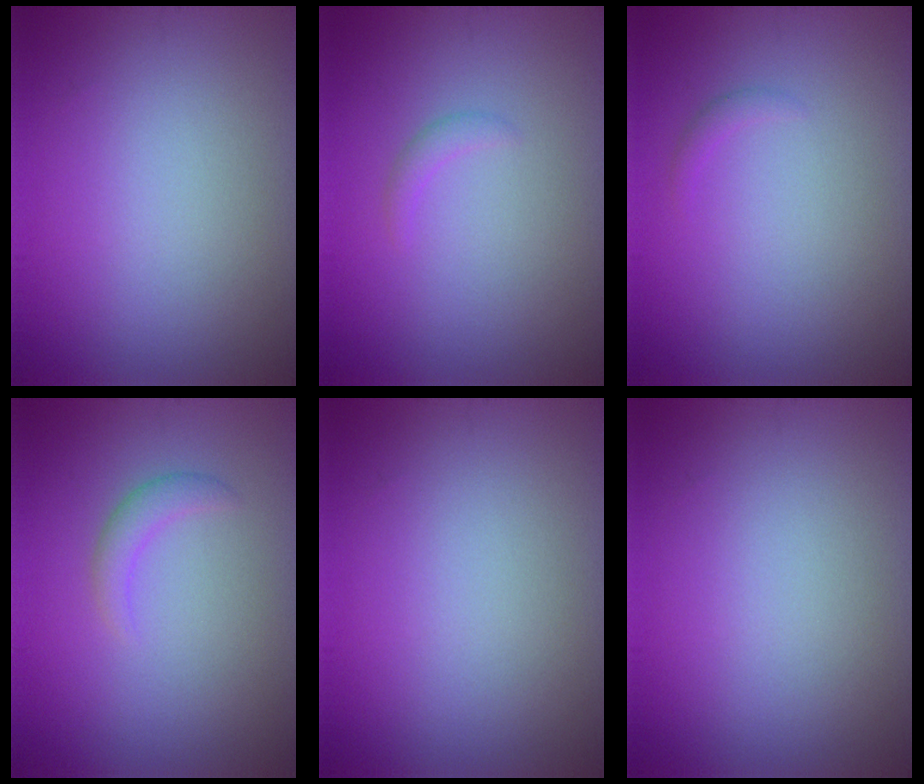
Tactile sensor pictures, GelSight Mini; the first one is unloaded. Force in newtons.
{"total": 0.9, "press": 0.9, "slide": 0.2}
{"total": 0.6, "press": 0.6, "slide": 0.0}
{"total": 1.5, "press": 1.5, "slide": 0.1}
{"total": 0.0}
{"total": 0.0}